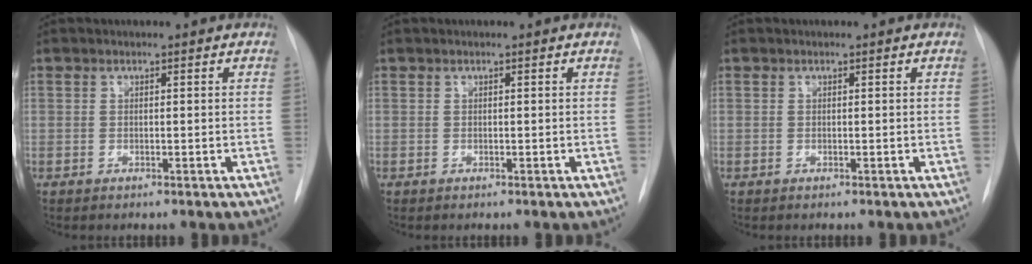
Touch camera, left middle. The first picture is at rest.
{"total": 0.0}
{"total": 0.0}